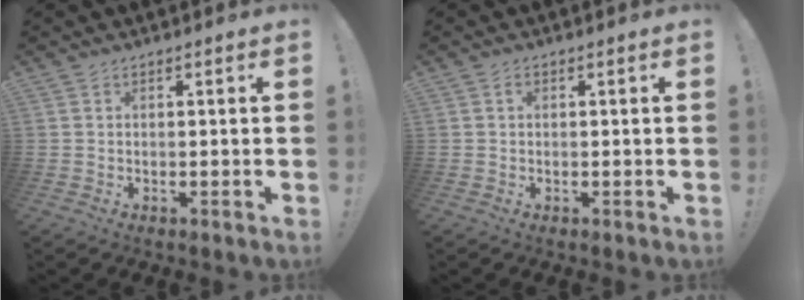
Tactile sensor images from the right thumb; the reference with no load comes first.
{"total": 0.6, "force": [0.0, 0.5, 0.3], "torque": [-0.002, 0.000, -0.001]}